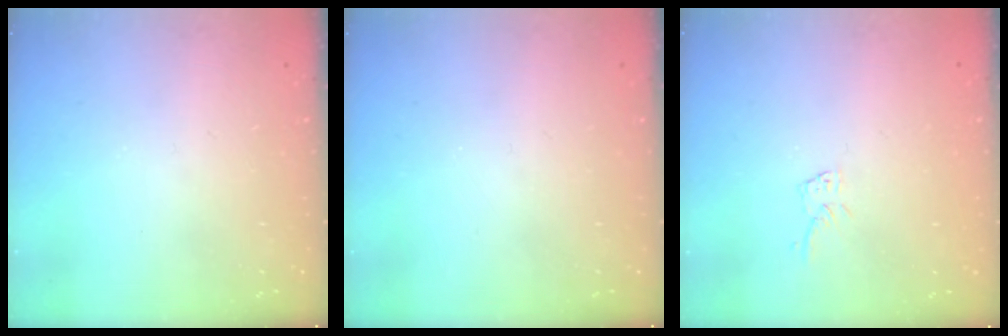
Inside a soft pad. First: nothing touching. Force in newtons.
{"total": 0.0}
{"total": 4.5, "press": 4.5, "slide": 0.4}